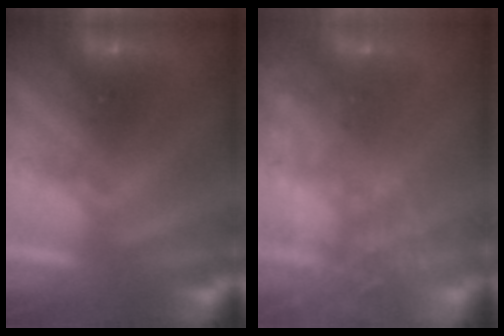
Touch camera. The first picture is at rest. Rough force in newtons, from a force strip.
{"total": 9.1}